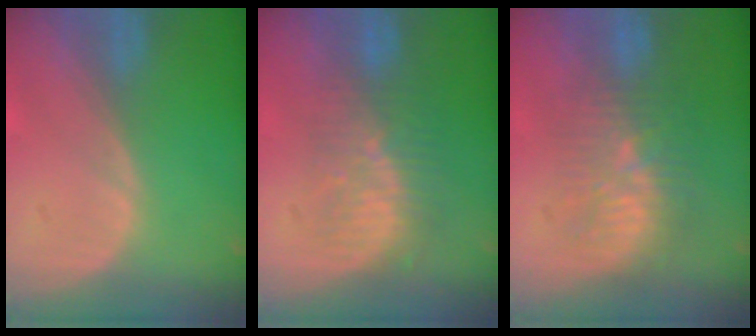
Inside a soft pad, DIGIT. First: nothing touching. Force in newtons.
{"total": 8.5, "press": 7.6, "slide": 3.8}
{"total": 9.2, "press": 8.8, "slide": 2.6}